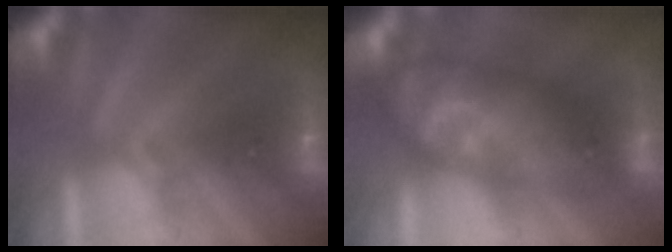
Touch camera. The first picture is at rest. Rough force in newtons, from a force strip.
{"total": 4.4}